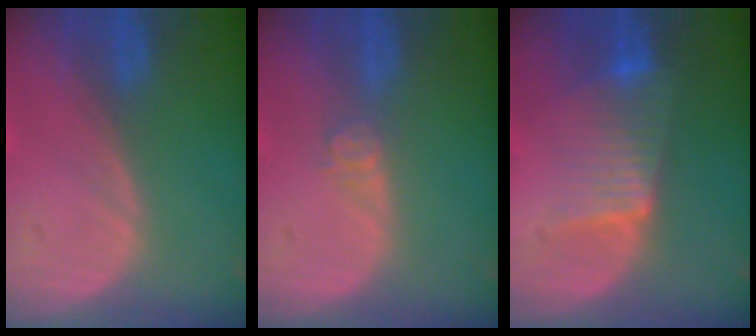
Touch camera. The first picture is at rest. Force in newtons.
{"total": 2.4, "press": 2.0, "slide": 1.3}
{"total": 6.6, "press": 6.2, "slide": 2.3}